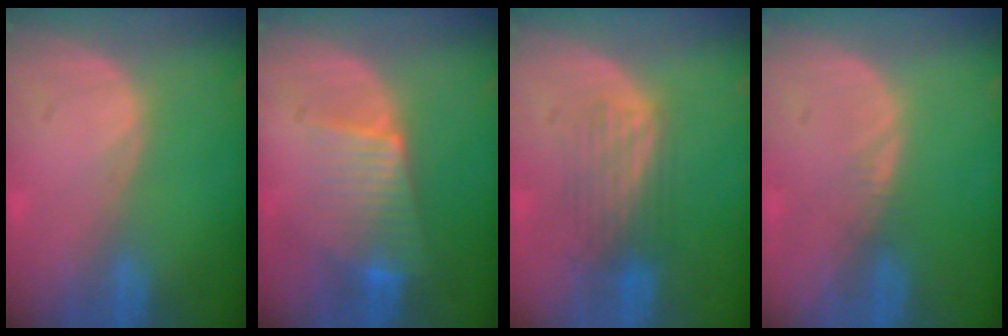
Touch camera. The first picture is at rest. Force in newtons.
{"total": 6.7, "press": 6.2, "slide": 2.4}
{"total": 4.7, "press": 4.7, "slide": 0.3}
{"total": 0.8, "press": 0.8, "slide": 0.1}